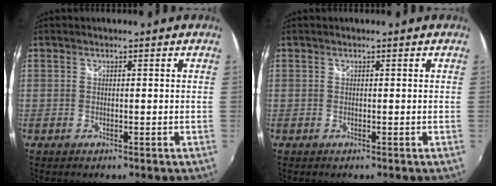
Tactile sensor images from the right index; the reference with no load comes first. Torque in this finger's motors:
{"motor_torque": [0.00, 0.00, 0.03, 0.00]}